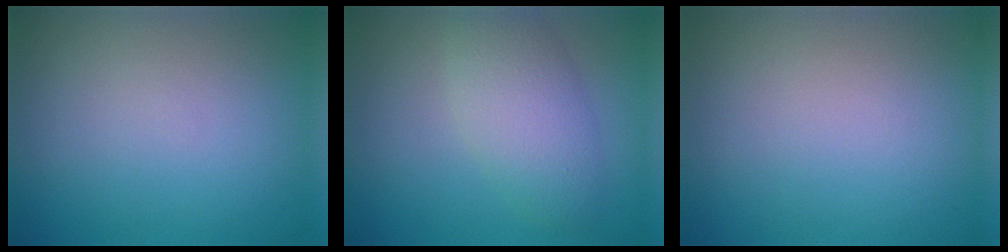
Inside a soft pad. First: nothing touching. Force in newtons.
{"total": 4.4, "press": 4.4, "slide": 0.3}
{"total": 0.0}